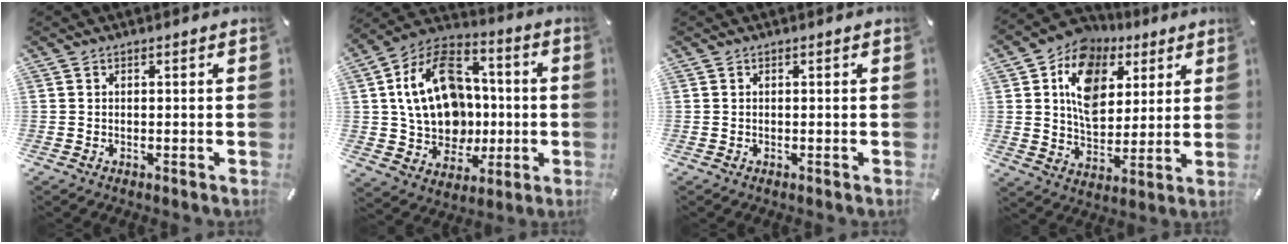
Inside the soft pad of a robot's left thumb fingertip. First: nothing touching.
{"total": 21.2, "force": [0.6, 17.0, 12.6], "torque": [-0.232, 0.018, 0.020]}
{"total": 0.0}
{"total": 13.7, "force": [5.2, 10.6, 7.0], "torque": [-0.117, -0.019, 0.096]}